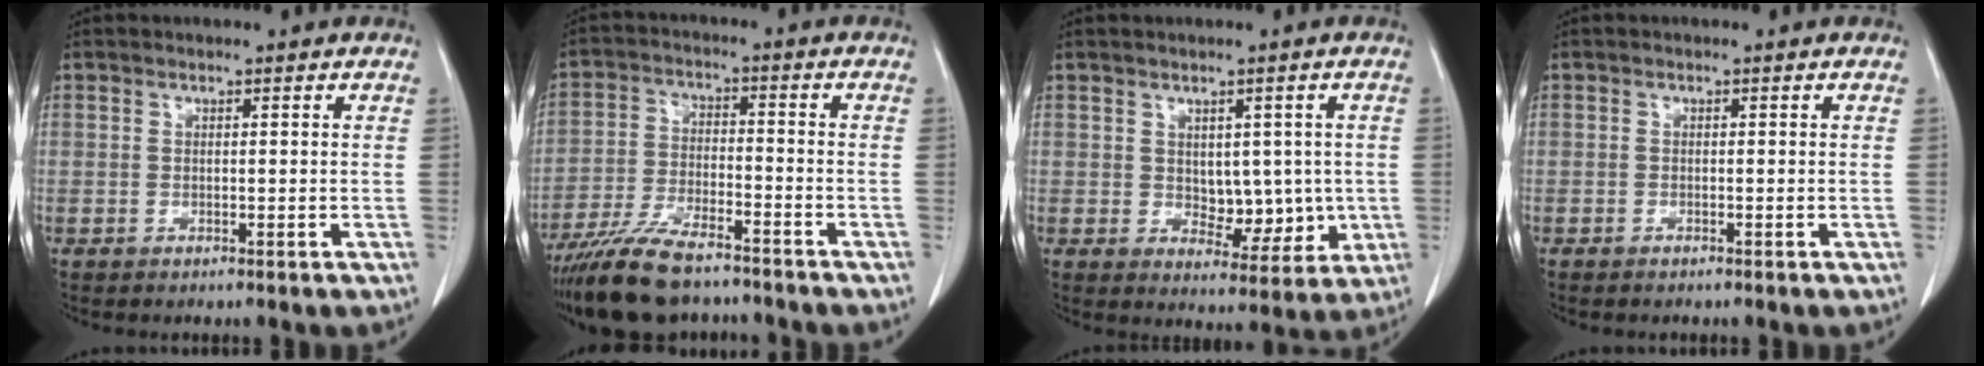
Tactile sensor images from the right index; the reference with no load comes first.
{"total": 11.6, "force": [-9.6, 2.7, 5.9], "torque": [-0.113, -0.021, -0.168]}
{"total": 6.4, "force": [0.1, 4.0, 5.1], "torque": [-0.057, -0.003, 0.018]}
{"total": 0.5, "force": [-0.5, 0.1, 0.2], "torque": [-0.010, -0.002, -0.008]}